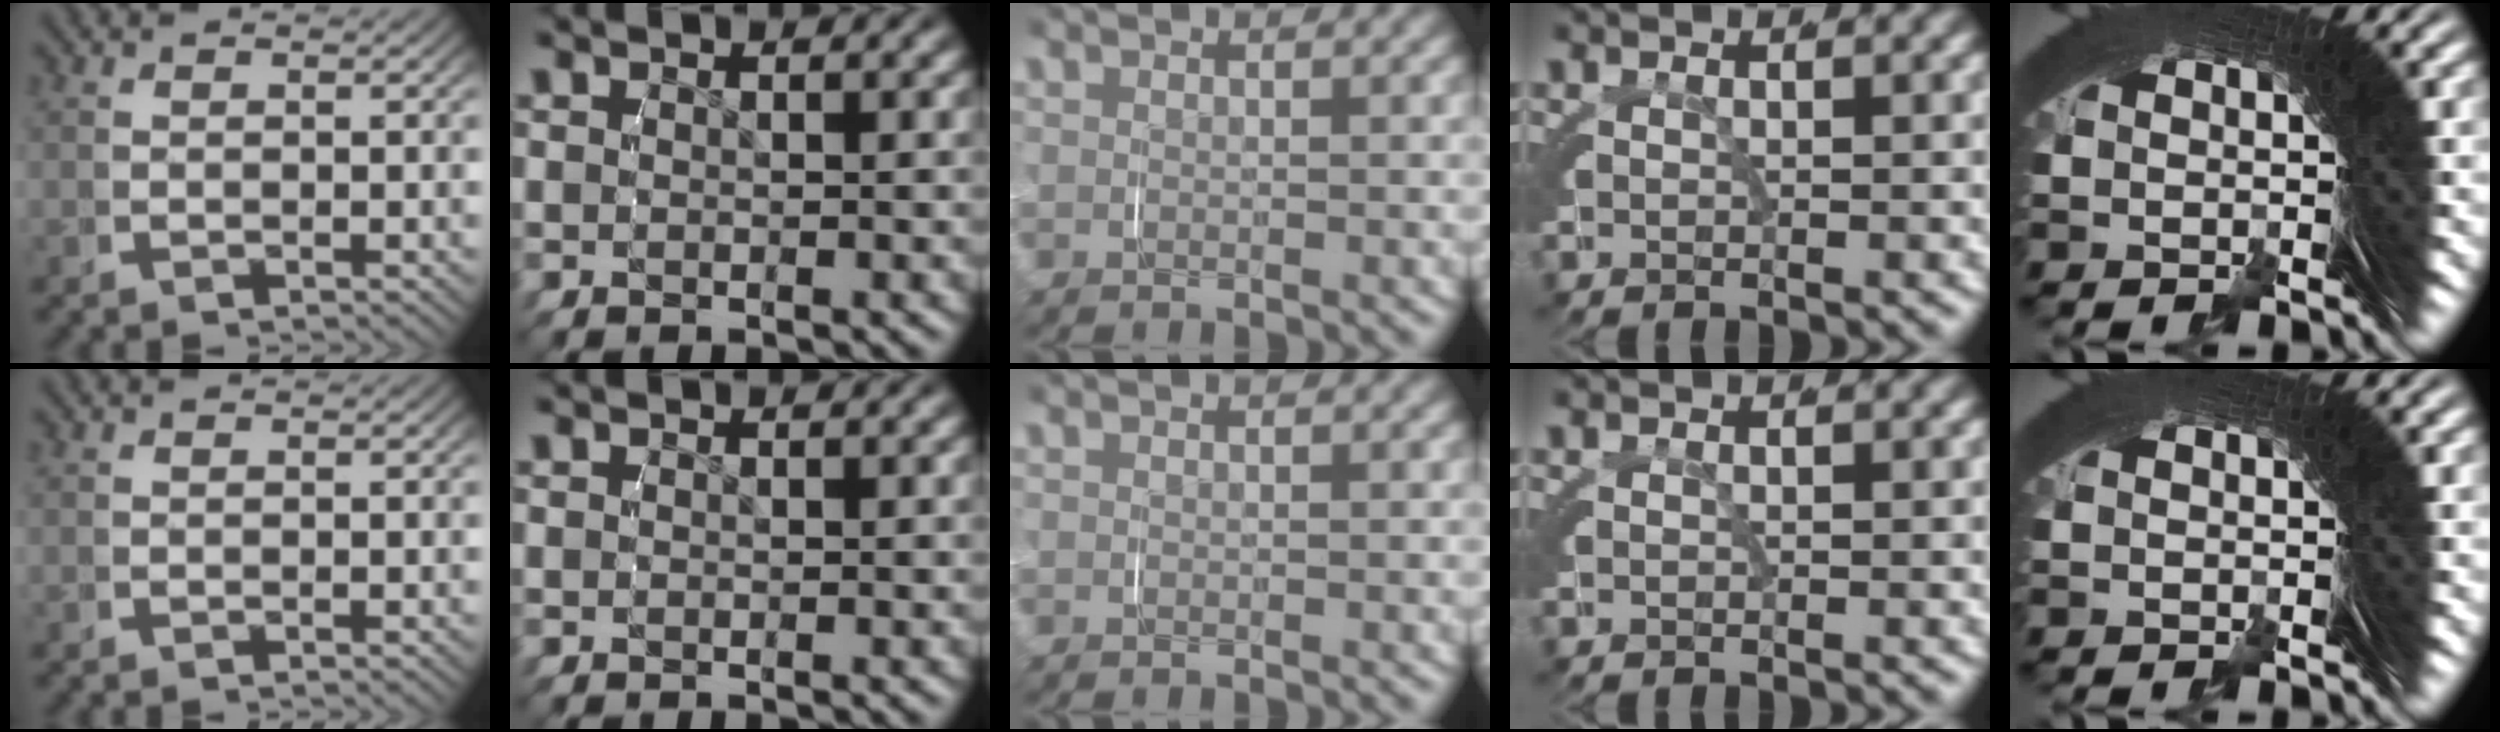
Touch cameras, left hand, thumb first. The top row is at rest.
{}